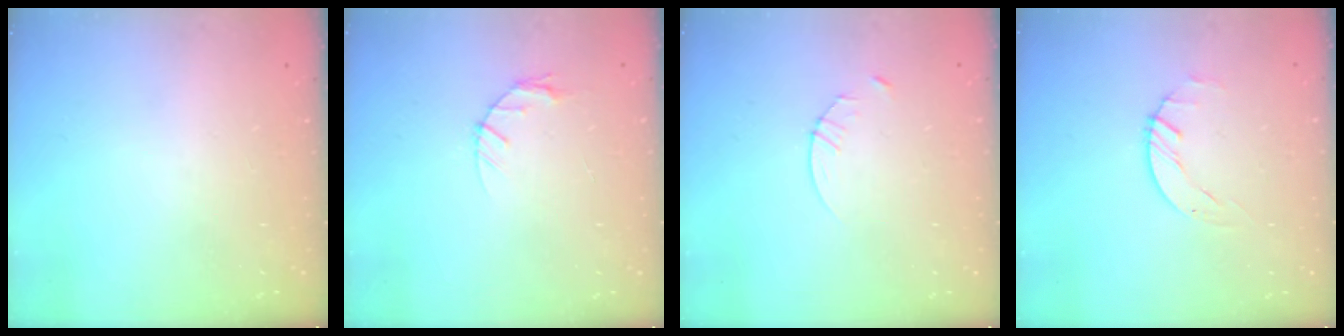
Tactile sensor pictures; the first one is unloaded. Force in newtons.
{"total": 3.3, "press": 3.2, "slide": 0.5}
{"total": 2.9, "press": 2.9, "slide": 0.4}
{"total": 0.6, "press": 0.6, "slide": 0.1}